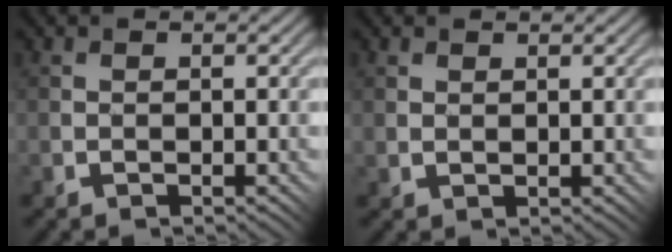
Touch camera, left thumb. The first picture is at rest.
{"total": 1.0, "force": [0.8, 0.4, 0.4], "torque": [-0.013, 0.000, 0.019]}